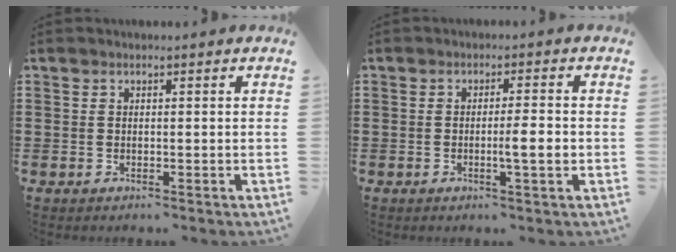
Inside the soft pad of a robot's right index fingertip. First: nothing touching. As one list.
[{"total": 4.1, "force": [-0.8, 0.3, 4.0], "torque": [-0.068, -0.003, -0.015]}]